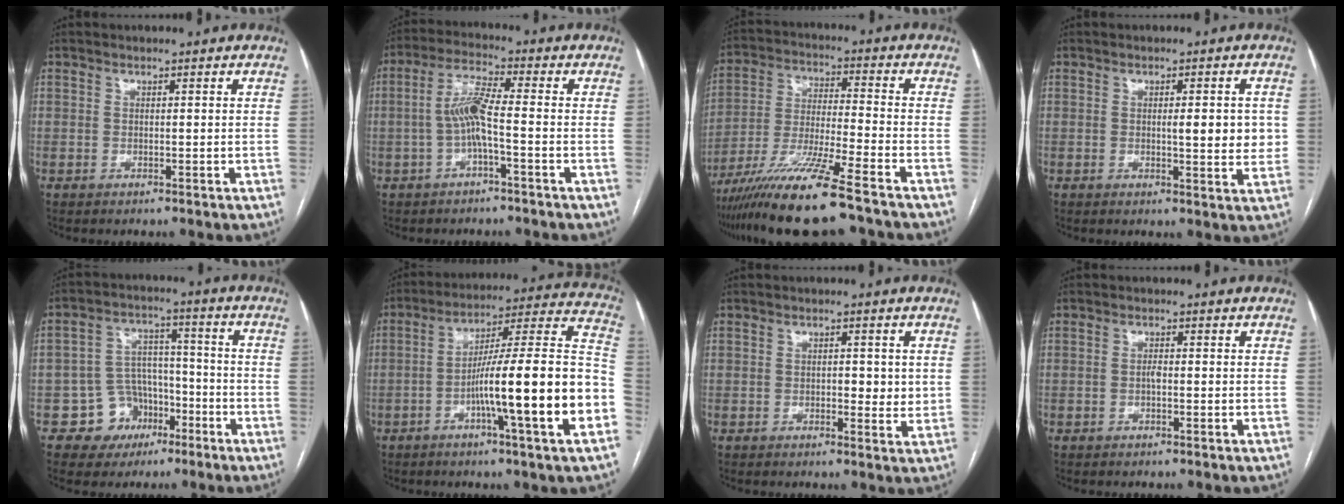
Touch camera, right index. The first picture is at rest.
{"total": 5.9, "force": [-1.2, 0.4, 5.8], "torque": [-0.118, 0.015, -0.023]}
{"total": 14.5, "force": [-11.0, -0.5, 9.5], "torque": [-0.185, -0.035, -0.197]}
{"total": 5.1, "force": [0.4, 1.2, 5.0], "torque": [-0.063, -0.005, 0.002]}
{"total": 8.1, "force": [-4.0, 6.9, 1.1], "torque": [-0.002, 0.025, -0.057]}
{"total": 20.7, "force": [-6.2, -0.3, 19.7], "torque": [-0.257, 0.012, -0.098]}
{"total": 3.4, "force": [0.4, 1.7, 2.9], "torque": [-0.034, -0.004, 0.002]}
{"total": 0.8, "force": [-0.2, 0.2, 0.7], "torque": [-0.012, 0.003, -0.003]}